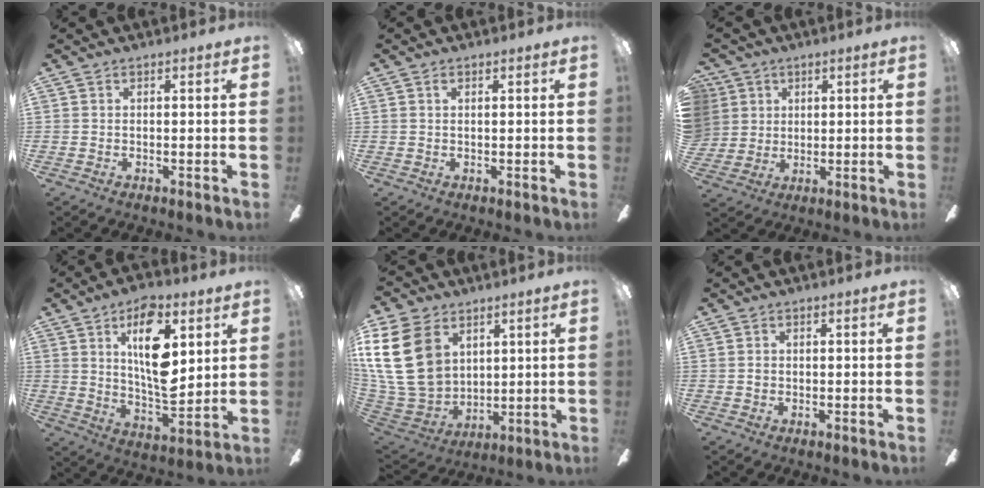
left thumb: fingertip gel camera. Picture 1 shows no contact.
{"total": 0.8, "force": [0.4, 0.4, 0.6], "torque": [-0.013, 0.003, 0.006]}
{"total": 6.3, "force": [2.3, 5.9, 0.4], "torque": [-0.020, -0.003, 0.047]}
{"total": 17.0, "force": [6.7, 7.8, 13.5], "torque": [-0.216, -0.028, 0.108]}
{"total": 21.8, "force": [6.7, 16.2, 13.0], "torque": [-0.300, -0.023, 0.123]}
{"total": 1.0, "force": [0.1, 0.9, 0.4], "torque": [-0.007, 0.005, 0.000]}